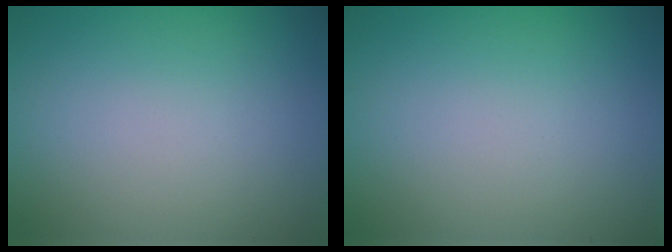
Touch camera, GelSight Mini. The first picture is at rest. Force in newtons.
{"total": 0.0}